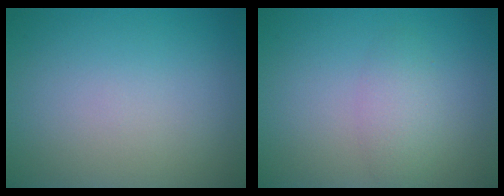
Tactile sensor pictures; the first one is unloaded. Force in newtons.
{"total": 2.3, "press": 2.3, "slide": 0.0}